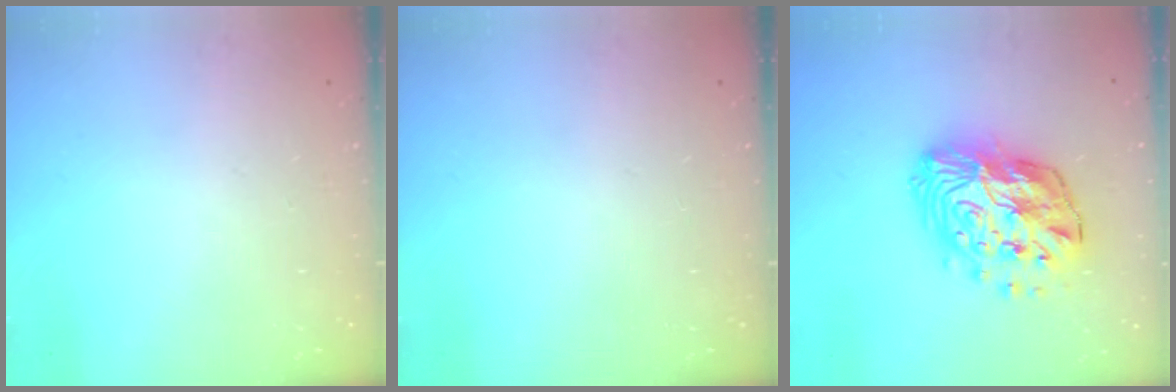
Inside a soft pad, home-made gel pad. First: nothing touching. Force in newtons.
{"total": 0.0}
{"total": 18.7, "press": 18.7, "slide": 1.0}